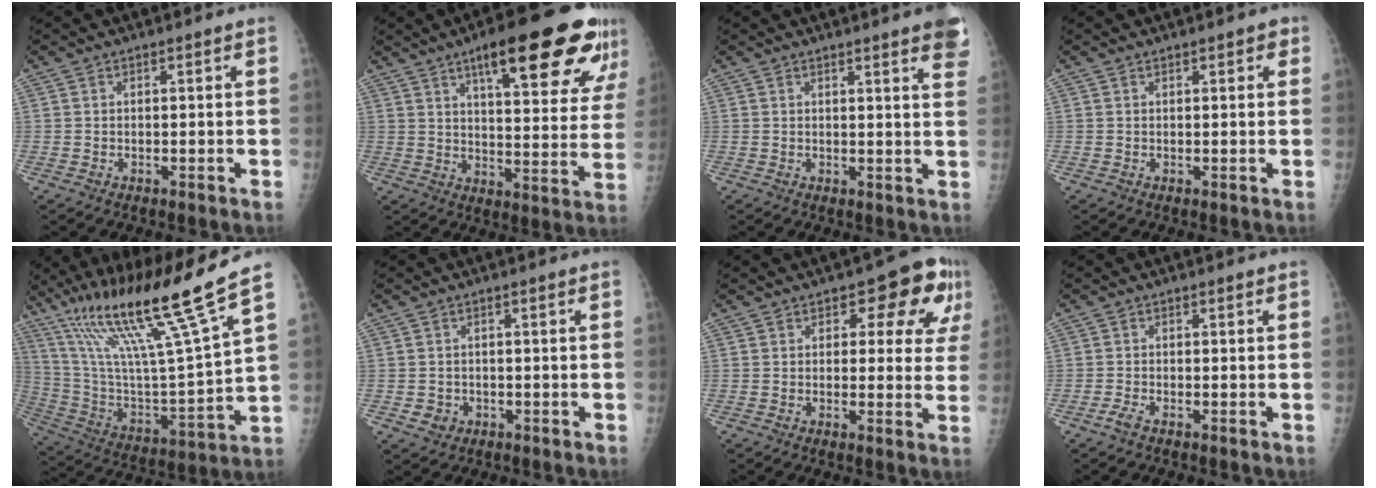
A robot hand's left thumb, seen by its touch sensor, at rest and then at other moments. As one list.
[{"total": 23.6, "force": [13.6, 6.0, 18.3], "torque": [-0.224, -0.037, 0.188]}, {"total": 8.1, "force": [5.3, 1.0, 6.0], "torque": [-0.056, -0.014, 0.049]}, {"total": 1.6, "force": [0.9, 0.8, 1.1], "torque": [-0.004, -0.001, 0.009]}, {"total": 24.6, "force": [16.4, 0.7, 18.3], "torque": [-0.306, -0.060, 0.300]}, {"total": 2.6, "force": [-0.7, 2.4, 0.8], "torque": [-0.003, 0.004, -0.004]}, {"total": 10.4, "force": [4.2, 5.6, 7.7], "torque": [-0.041, -0.003, 0.043]}, {"total": 1.5, "force": [-1.0, 0.3, 1.0], "torque": [-0.029, -0.002, -0.025]}]